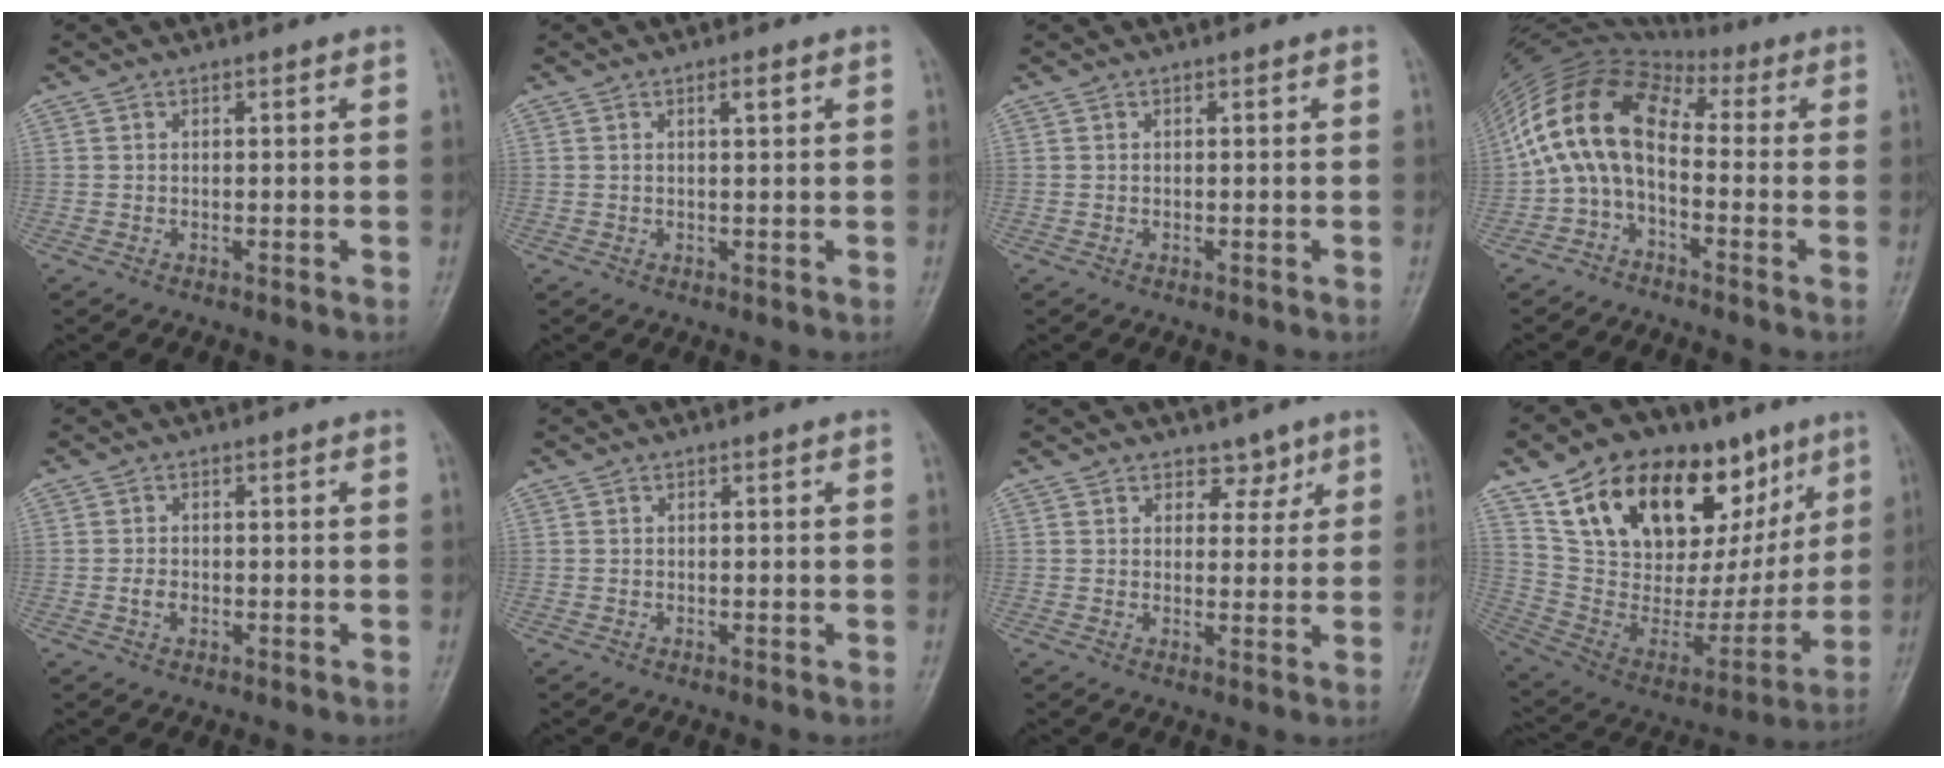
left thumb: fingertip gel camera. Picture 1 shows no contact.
{"total": 1.7, "force": [0.7, 0.3, 1.5], "torque": [-0.023, 0.000, 0.012]}
{"total": 0.0}
{"total": 13.2, "force": [-1.0, 7.9, 10.5], "torque": [-0.200, 0.063, -0.036]}
{"total": 2.2, "force": [-0.6, 1.5, 1.4], "torque": [-0.024, 0.006, -0.012]}
{"total": 0.0}
{"total": 3.5, "force": [2.4, 2.4, 0.9], "torque": [0.018, -0.014, 0.033]}
{"total": 31.2, "force": [15.7, 16.7, 21.2], "torque": [-0.294, -0.005, 0.276]}